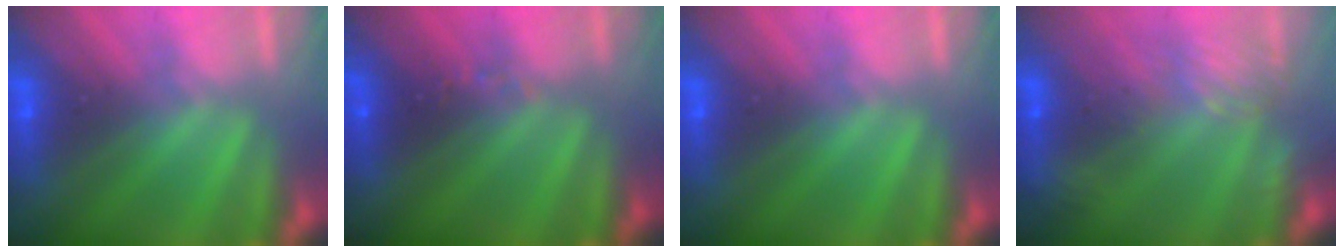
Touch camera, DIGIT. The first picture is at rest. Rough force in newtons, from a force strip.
{"total": 2.4}
{"total": 0.0}
{"total": 7.1}